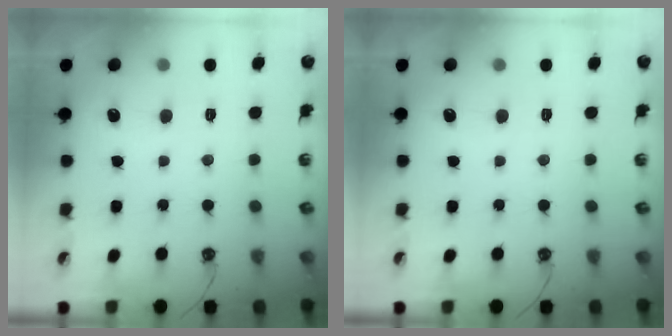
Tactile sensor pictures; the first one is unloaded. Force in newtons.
{"total": 0.0}